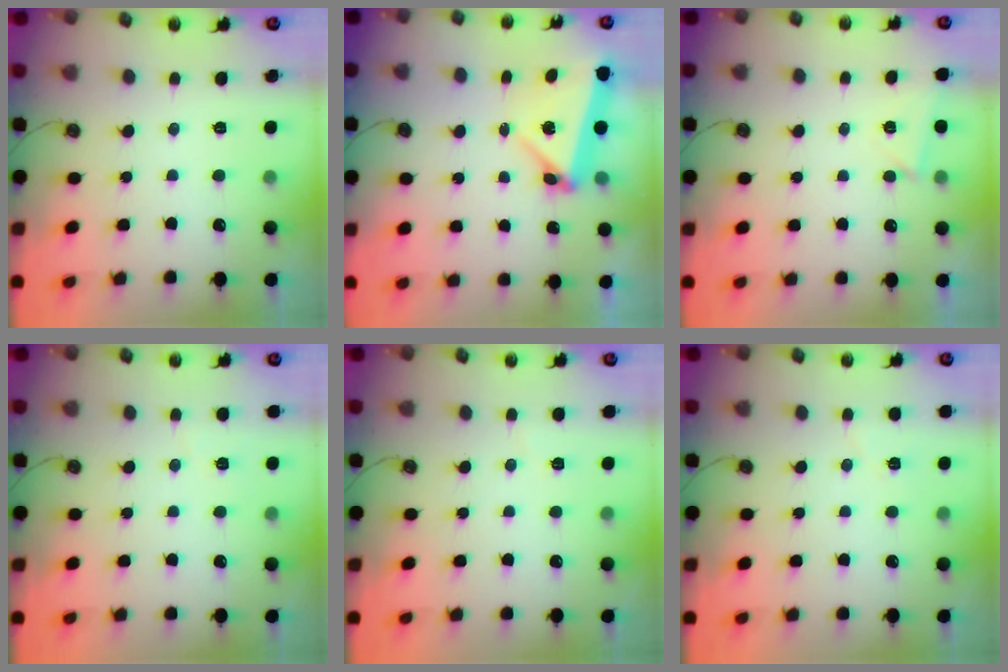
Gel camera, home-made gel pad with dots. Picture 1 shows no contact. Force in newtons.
{"total": 5.6, "press": 5.5, "slide": 0.8}
{"total": 2.7, "press": 2.7, "slide": 0.3}
{"total": 4.1, "press": 3.7, "slide": 1.8}
{"total": 3.8, "press": 2.9, "slide": 2.4}
{"total": 5.1, "press": 5.0, "slide": 1.1}